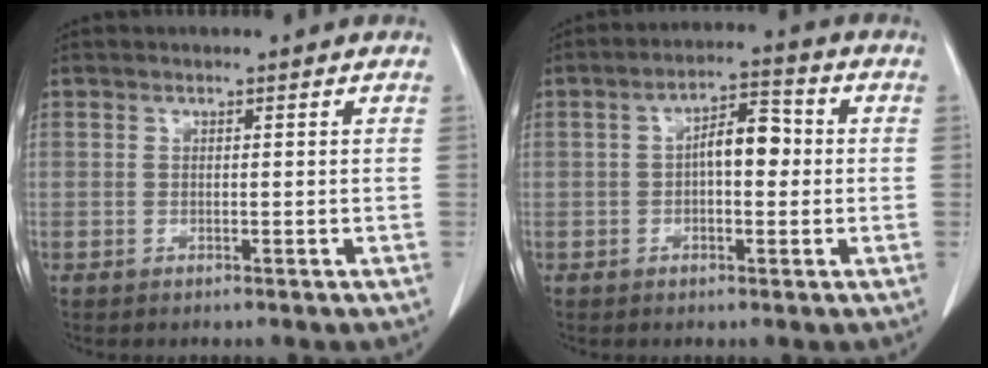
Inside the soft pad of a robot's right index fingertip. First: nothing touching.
{"total": 6.2, "force": [0.1, 2.5, 5.6], "torque": [-0.094, 0.023, -0.003]}